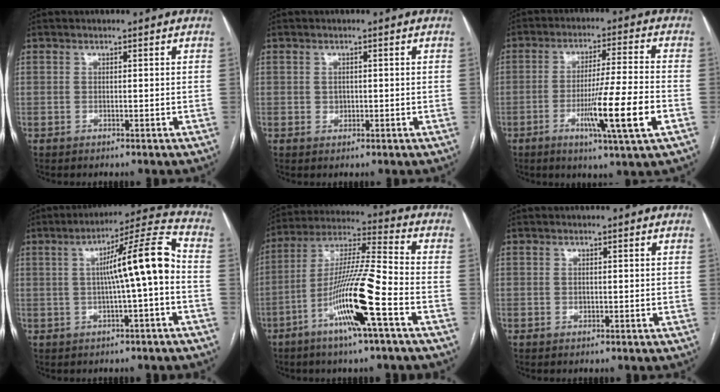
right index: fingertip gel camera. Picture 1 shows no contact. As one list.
[{"total": 1.2, "force": [0.0, 1.1, 0.6], "torque": [-0.009, 0.001, 0.004]}, {"total": 12.1, "force": [-4.1, -0.7, 11.4], "torque": [-0.195, -0.018, -0.071]}, {"total": 10.8, "force": [-0.2, -0.2, 10.8], "torque": [-0.164, 0.027, -0.006]}, {"total": 15.1, "force": [-6.2, -0.1, 13.7], "torque": [-0.268, -0.004, -0.117]}, {"total": 0.5, "force": [0.0, 0.4, 0.3], "torque": [-0.006, 0.001, 0.001]}]